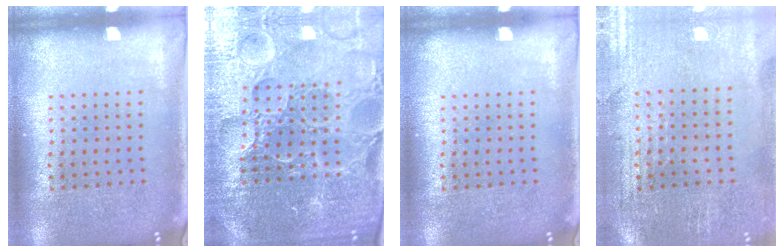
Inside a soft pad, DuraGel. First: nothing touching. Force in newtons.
{"total": 5.6, "press": 5.1, "slide": 2.3}
{"total": 0.0}
{"total": 0.6, "press": 0.5, "slide": 0.3}